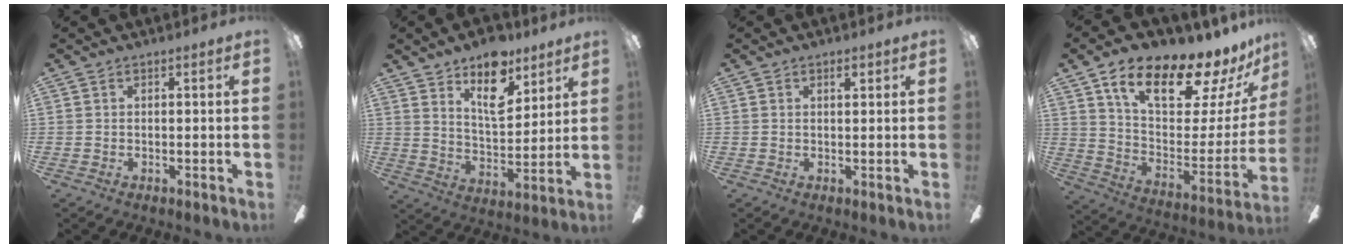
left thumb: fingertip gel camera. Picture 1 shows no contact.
{"total": 13.7, "force": [9.0, 6.6, 8.1], "torque": [-0.112, -0.047, 0.156]}
{"total": 1.4, "force": [0.8, 0.6, 0.9], "torque": [-0.011, -0.002, 0.013]}
{"total": 19.4, "force": [13.9, 7.2, 11.4], "torque": [-0.189, -0.087, 0.233]}